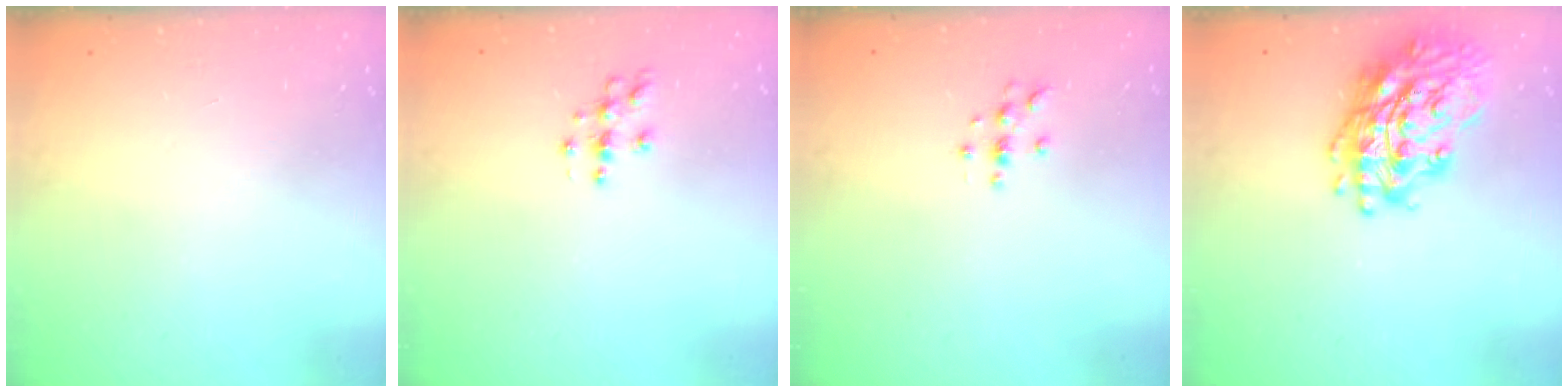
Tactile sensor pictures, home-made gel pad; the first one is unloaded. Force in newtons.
{"total": 4.1, "press": 4.1, "slide": 0.5}
{"total": 3.0, "press": 3.0, "slide": 0.3}
{"total": 19.4, "press": 19.2, "slide": 3.0}